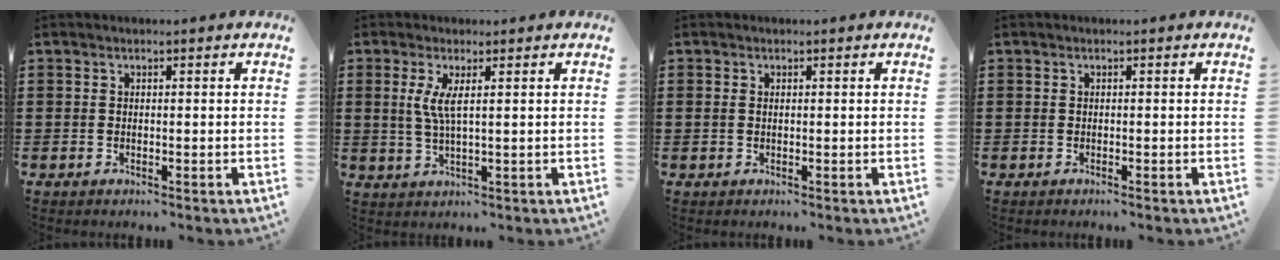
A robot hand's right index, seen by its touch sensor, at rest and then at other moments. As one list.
[{"total": 3.9, "force": [1.0, 0.4, 3.8], "torque": [-0.084, -0.006, 0.014]}, {"total": 0.7, "force": [0.1, 0.4, 0.6], "torque": [-0.014, 0.002, 0.001]}, {"total": 0.0}]